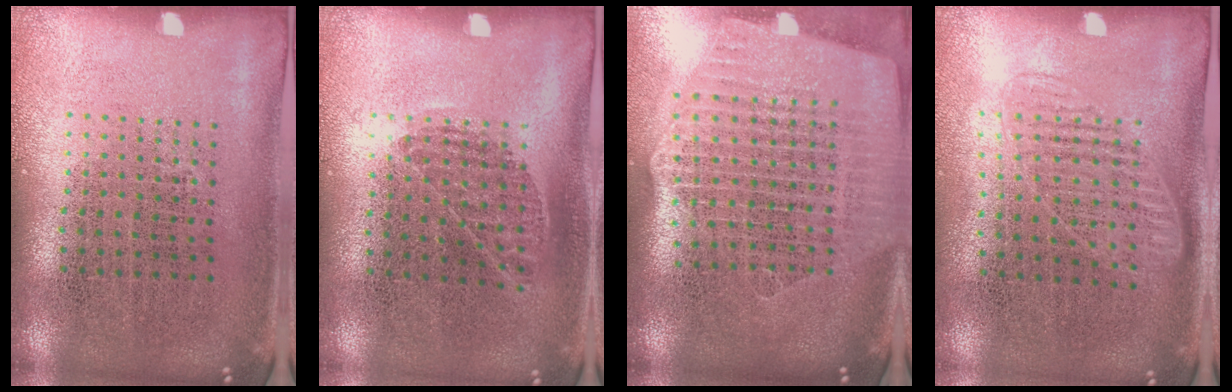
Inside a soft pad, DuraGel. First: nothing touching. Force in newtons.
{"total": 0.8, "press": 0.6, "slide": 0.5}
{"total": 2.6, "press": 2.2, "slide": 1.3}
{"total": 1.2, "press": 1.0, "slide": 0.6}